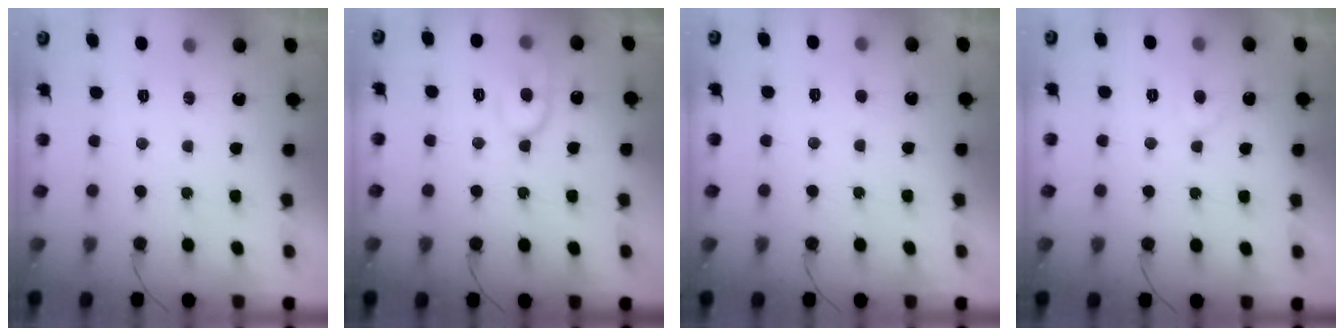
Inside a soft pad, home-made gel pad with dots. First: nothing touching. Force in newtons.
{"total": 11.8, "press": 11.7, "slide": 1.1}
{"total": 2.4, "press": 2.4, "slide": 0.2}
{"total": 3.8, "press": 3.7, "slide": 0.3}